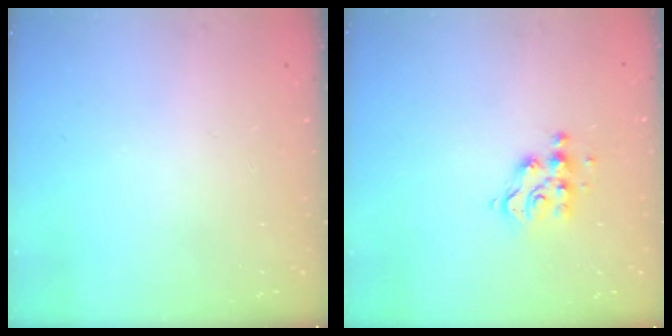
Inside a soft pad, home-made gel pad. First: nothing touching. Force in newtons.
{"total": 6.9, "press": 6.9, "slide": 0.7}